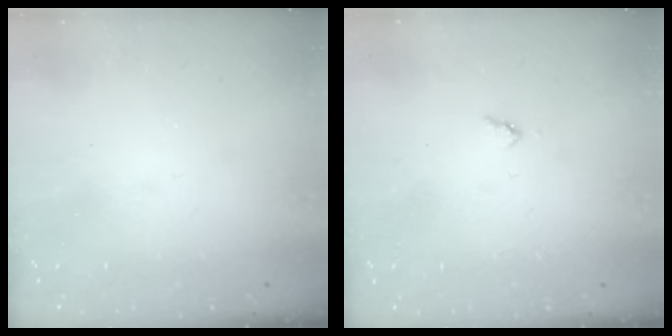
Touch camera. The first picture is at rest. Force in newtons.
{"total": 3.0, "press": 3.0, "slide": 0.3}